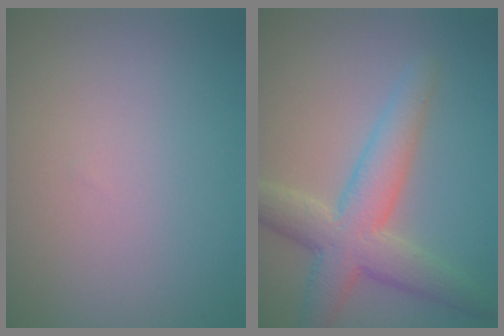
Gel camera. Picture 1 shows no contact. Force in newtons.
{"total": 5.6, "press": 5.6, "slide": 0.1}